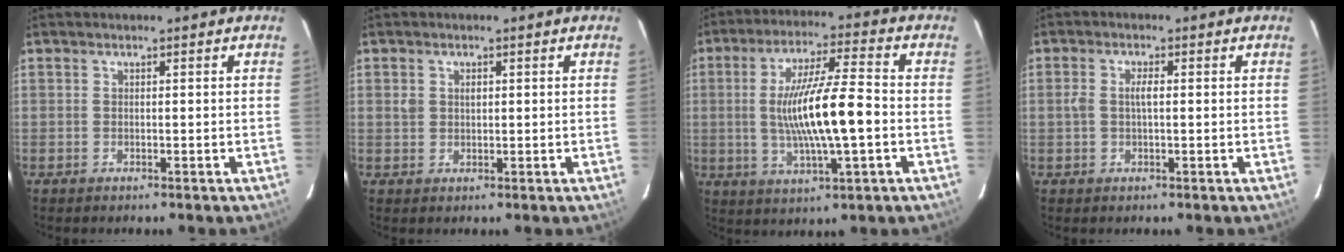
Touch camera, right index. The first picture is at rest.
{"total": 2.1, "force": [0.6, 1.7, 1.1], "torque": [-0.017, 0.004, 0.012]}
{"total": 14.3, "force": [-1.5, 2.1, 14.1], "torque": [-0.258, -0.004, -0.022]}
{"total": 2.8, "force": [0.1, 1.1, 2.5], "torque": [-0.049, 0.004, 0.002]}